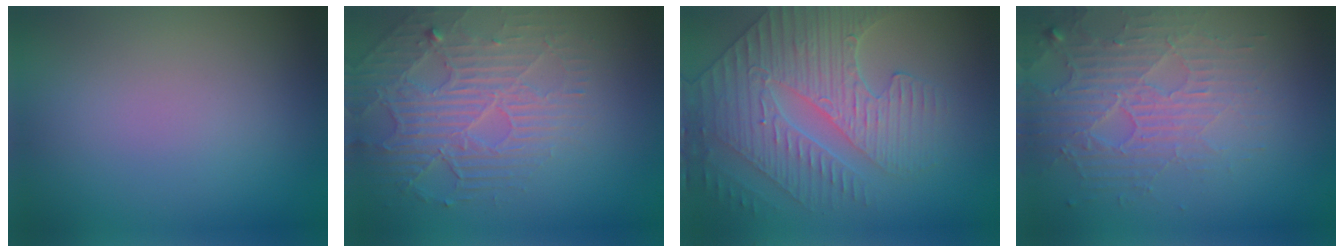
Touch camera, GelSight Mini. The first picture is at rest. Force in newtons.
{"total": 4.2, "press": 3.8, "slide": 1.6}
{"total": 5.0, "press": 4.8, "slide": 1.2}
{"total": 3.9, "press": 3.8, "slide": 1.0}